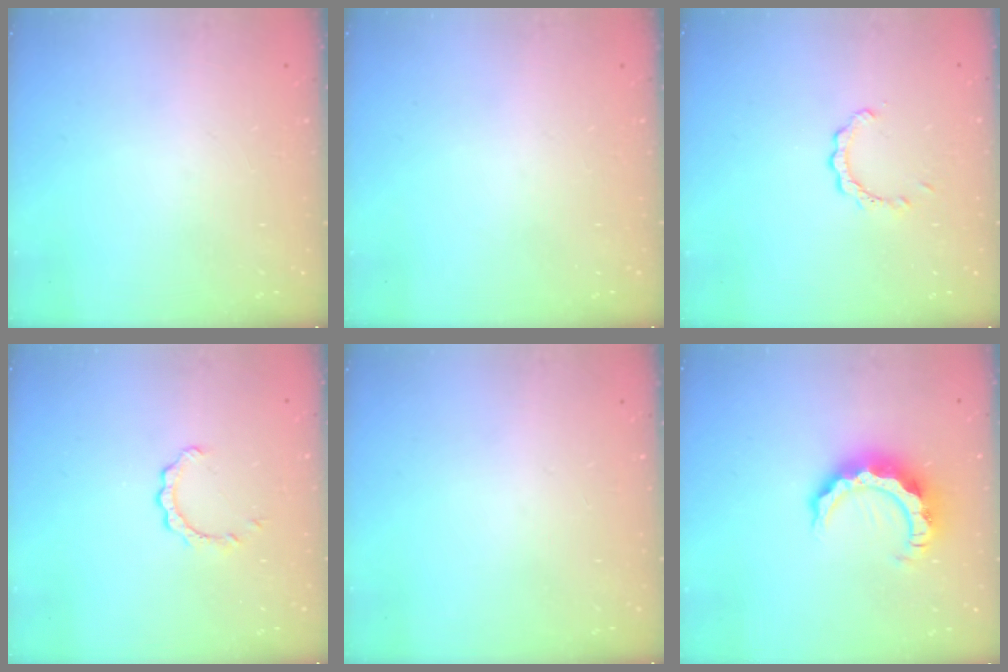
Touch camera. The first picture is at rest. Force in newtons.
{"total": 0.0}
{"total": 2.1, "press": 2.1, "slide": 0.1}
{"total": 2.1, "press": 2.1, "slide": 0.2}
{"total": 0.0}
{"total": 9.9, "press": 9.8, "slide": 1.1}